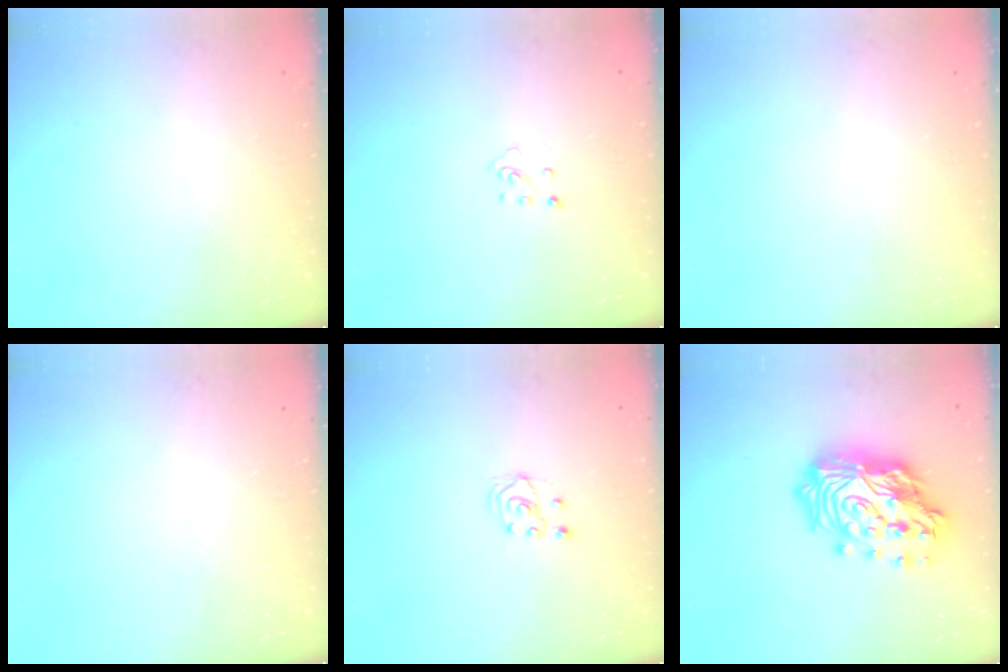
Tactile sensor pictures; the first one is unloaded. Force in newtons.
{"total": 3.6, "press": 3.6, "slide": 0.4}
{"total": 0.0}
{"total": 0.0}
{"total": 2.1, "press": 2.0, "slide": 0.8}
{"total": 23.4, "press": 23.3, "slide": 2.1}